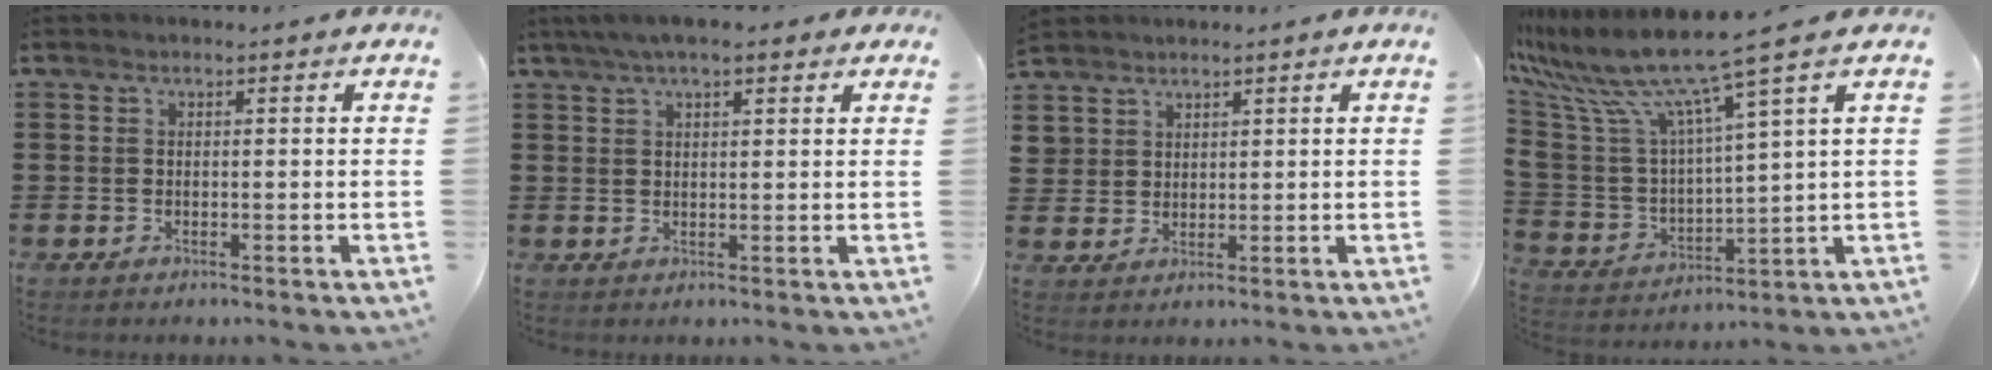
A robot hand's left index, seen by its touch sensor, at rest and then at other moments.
{"total": 4.1, "force": [2.7, 1.2, 2.9], "torque": [-0.060, 0.010, 0.049]}
{"total": 3.4, "force": [2.4, 2.3, -0.2], "torque": [-0.011, 0.006, 0.047]}
{"total": 9.6, "force": [7.0, 0.6, 6.5], "torque": [-0.171, -0.054, 0.107]}